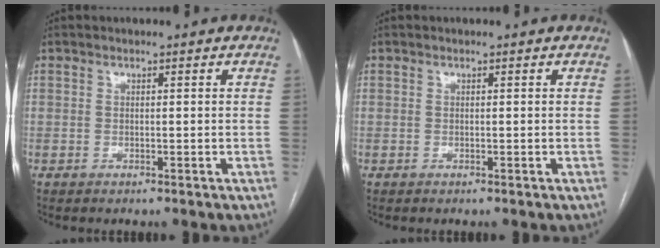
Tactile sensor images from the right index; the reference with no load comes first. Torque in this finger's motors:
{"motor_torque": [0.00, 0.01, 0.00, 0.00]}